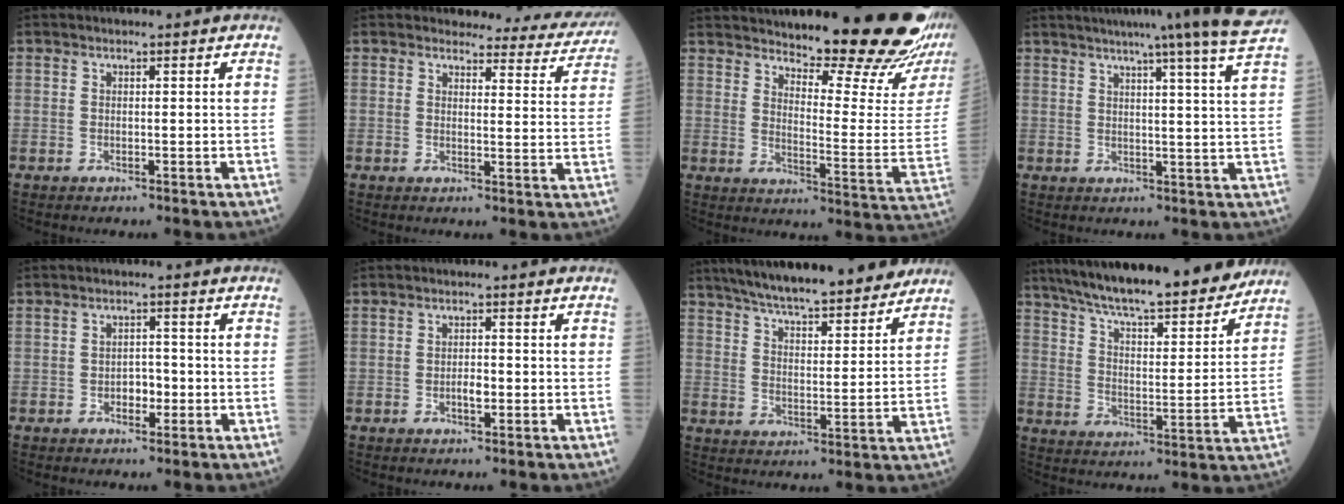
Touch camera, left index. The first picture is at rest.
{"total": 12.0, "force": [11.6, 2.8, 1.2], "torque": [0.020, -0.046, 0.103]}
{"total": 20.7, "force": [18.2, 0.2, 9.8], "torque": [-0.144, -0.089, 0.235]}
{"total": 14.4, "force": [12.5, -2.6, 6.7], "torque": [-0.099, -0.043, 0.138]}
{"total": 2.8, "force": [-1.0, 1.7, 2.0], "torque": [-0.027, 0.007, -0.017]}
{"total": 2.0, "force": [-0.7, 0.8, 1.7], "torque": [-0.030, 0.003, -0.010]}
{"total": 22.1, "force": [19.2, 3.1, 10.5], "torque": [-0.170, 0.010, 0.277]}
{"total": 22.8, "force": [19.8, 3.0, 10.9], "torque": [-0.181, 0.004, 0.291]}